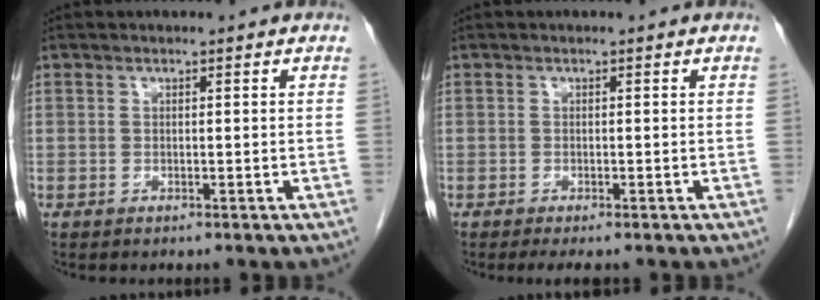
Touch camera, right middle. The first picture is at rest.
{"total": 3.1, "force": [-2.4, 0.8, 1.7], "torque": [-0.020, -0.008, -0.031]}